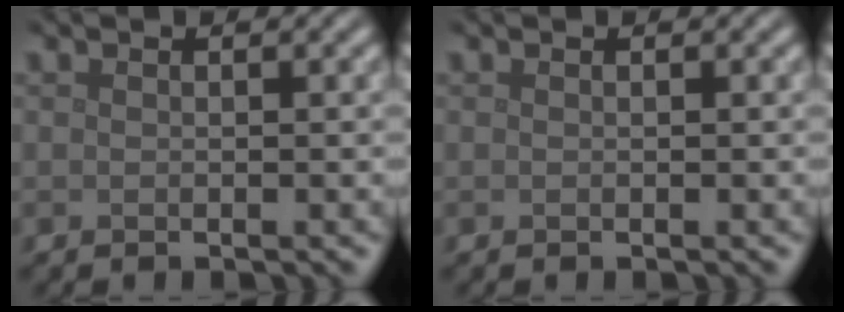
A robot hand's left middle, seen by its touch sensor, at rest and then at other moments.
{"total": 0.0}